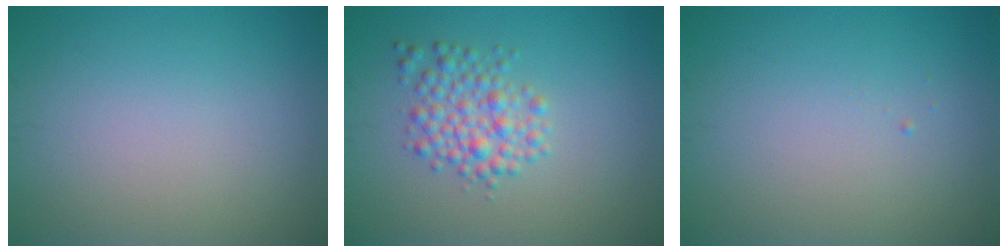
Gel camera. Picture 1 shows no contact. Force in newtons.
{"total": 3.3, "press": 3.3, "slide": 0.1}
{"total": 0.0}